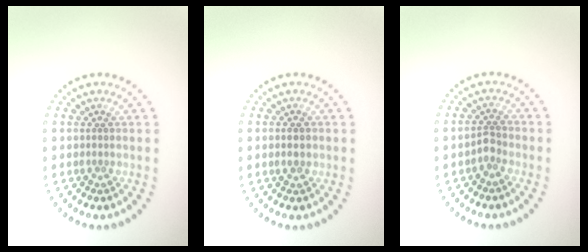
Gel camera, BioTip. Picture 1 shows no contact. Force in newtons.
{"total": 1.9, "press": 1.9, "slide": 0.1}
{"total": 1.4, "press": 1.1, "slide": 0.8}